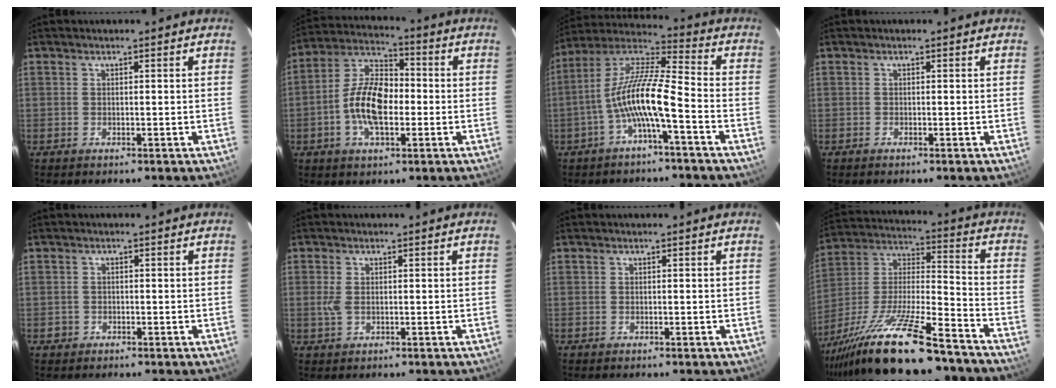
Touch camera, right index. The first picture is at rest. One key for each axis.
{"total": 12.3, "fx": -2.4, "fy": 6.1, "fz": 10.4, "tx": -0.212, "ty": 0.013, "tz": -0.049}
{"total": 11.7, "fx": -4.2, "fy": 1.5, "fz": 10.8, "tx": -0.219, "ty": 0.013, "tz": -0.083}
{"total": 0.0}
{"total": 1.6, "fx": -0.6, "fy": 1.5, "fz": 0.0, "tx": -0.005, "ty": 0.005, "tz": -0.007}
{"total": 2.4, "fx": 0.1, "fy": 1.3, "fz": 1.9, "tx": -0.042, "ty": -0.001, "tz": 0.003}
{"total": 0.0}
{"total": 25.2, "fx": -19.2, "fy": 4.3, "fz": 15.8, "tx": -0.298, "ty": -0.034, "tz": -0.318}